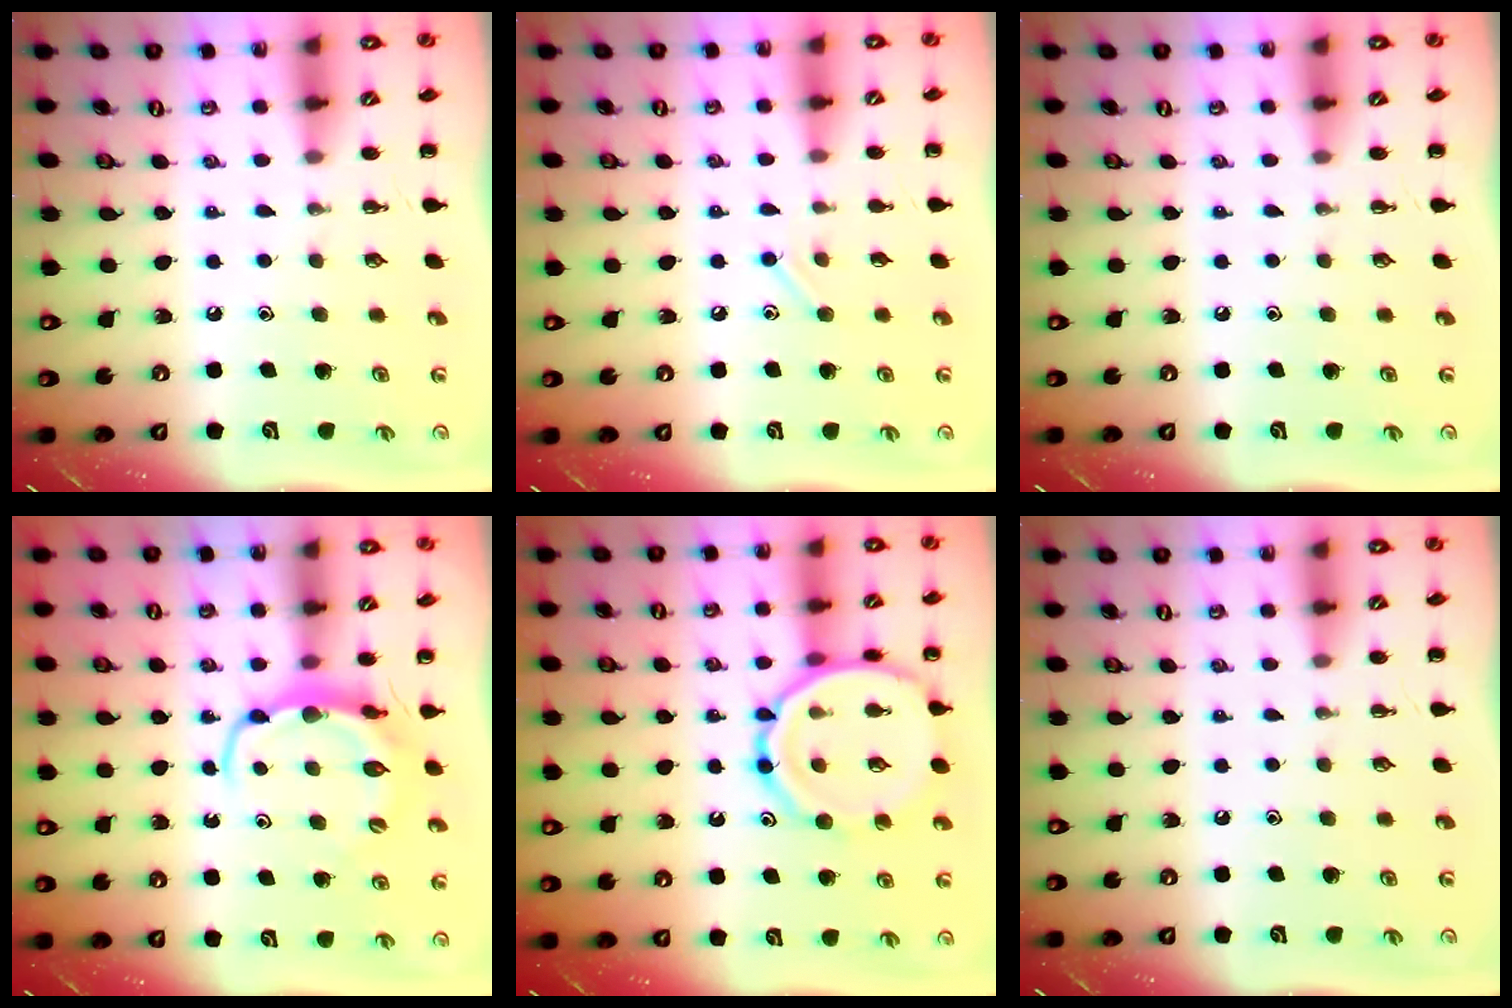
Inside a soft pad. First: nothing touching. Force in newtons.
{"total": 6.3, "press": 6.1, "slide": 1.7}
{"total": 0.0}
{"total": 6.2, "press": 6.1, "slide": 0.9}
{"total": 15.2, "press": 15.1, "slide": 1.7}
{"total": 0.0}